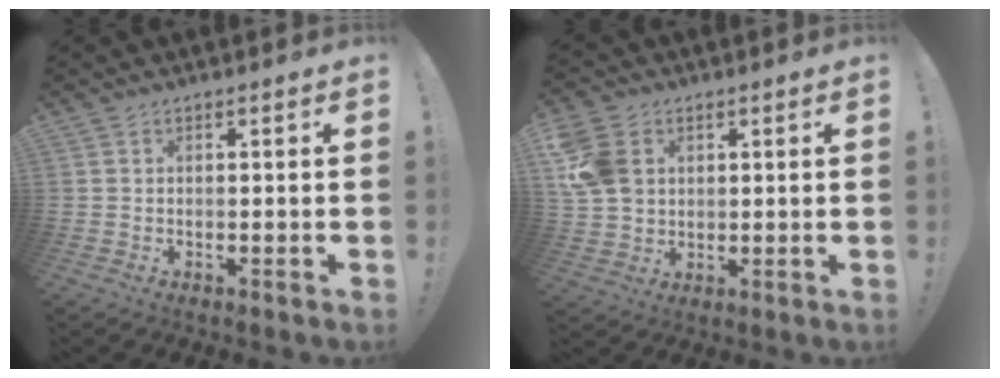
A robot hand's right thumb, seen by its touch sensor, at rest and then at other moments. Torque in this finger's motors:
{"motor_torque": [0.27, 0.25, 0.75, 0.01, 0.24]}